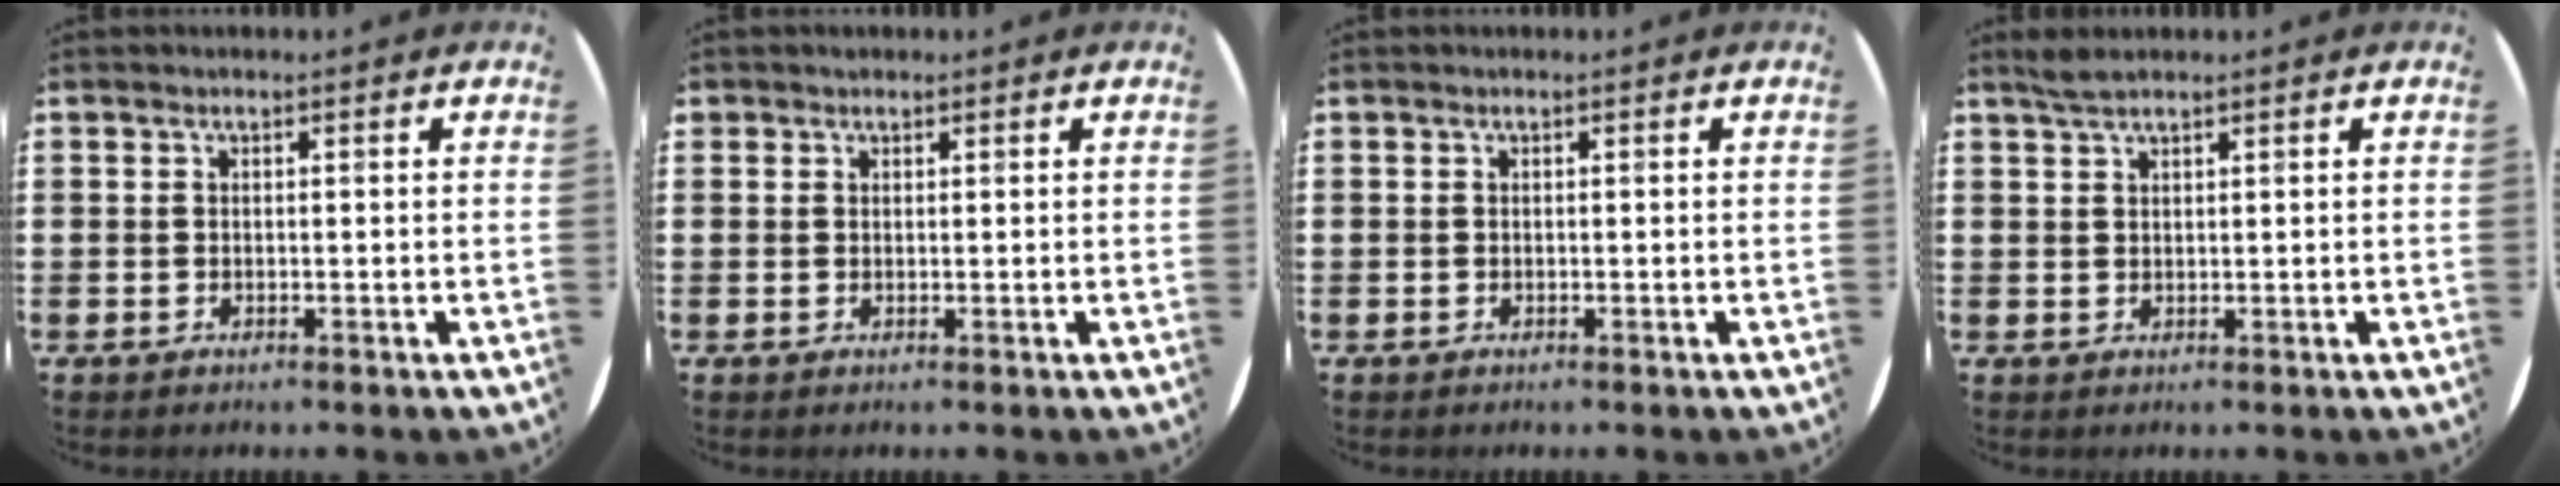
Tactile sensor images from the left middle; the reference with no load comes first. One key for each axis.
{"total": 0.6, "fx": 0.5, "fy": 0.3, "fz": -0.1, "tx": 0.002, "ty": 0.005, "tz": 0.010}
{"total": 0.0}
{"total": 1.7, "fx": 1.5, "fy": 0.2, "fz": 0.8, "tx": -0.017, "ty": 0.003, "tz": 0.028}